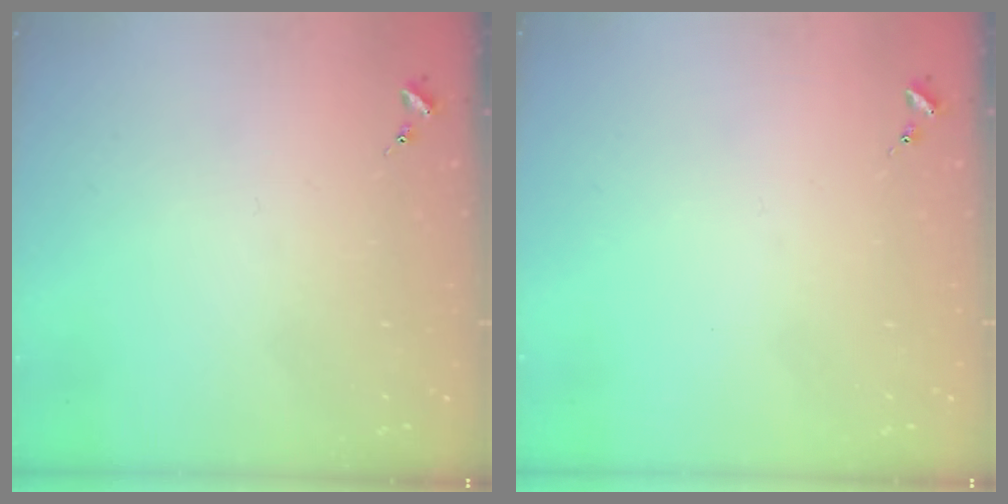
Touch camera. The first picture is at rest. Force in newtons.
{"total": 0.0}